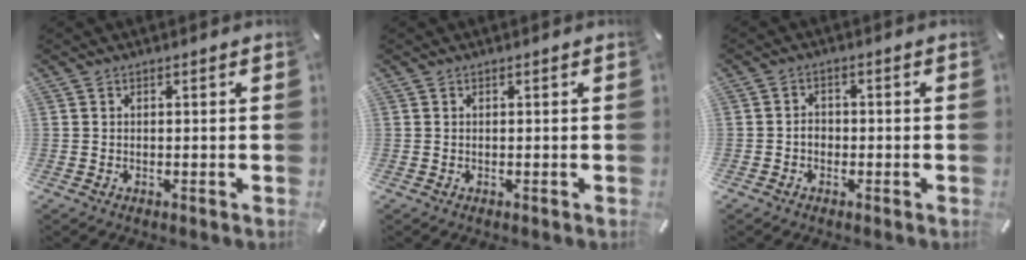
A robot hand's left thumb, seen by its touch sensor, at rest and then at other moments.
{"total": 0.0}
{"total": 2.5, "force": [-0.9, 2.0, 1.3], "torque": [-0.024, 0.007, -0.018]}